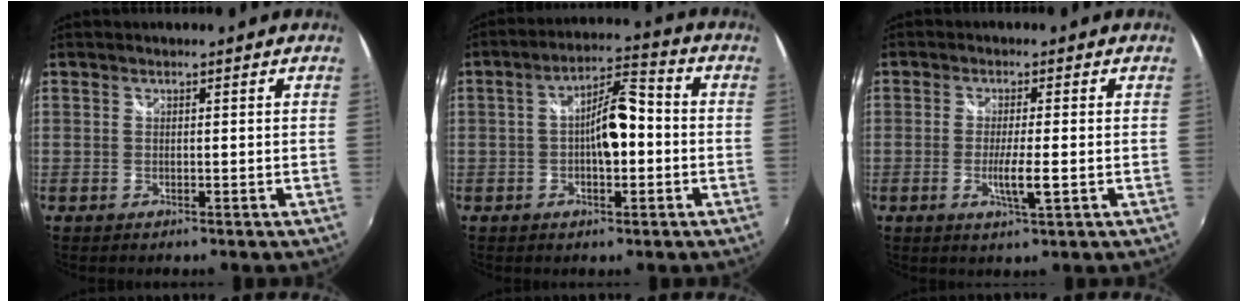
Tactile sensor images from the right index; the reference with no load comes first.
{"total": 8.1, "force": [-1.2, 2.7, 7.6], "torque": [-0.131, 0.018, -0.020]}
{"total": 4.2, "force": [-1.1, 0.0, 4.1], "torque": [-0.076, -0.009, -0.021]}